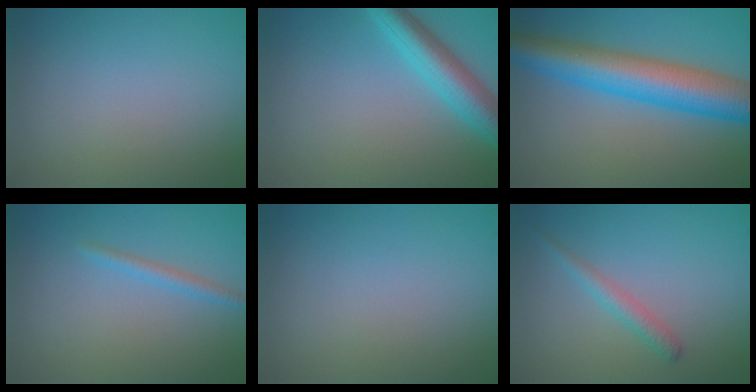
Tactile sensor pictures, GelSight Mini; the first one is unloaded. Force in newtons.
{"total": 4.8, "press": 4.8, "slide": 0.2}
{"total": 9.0, "press": 8.9, "slide": 0.2}
{"total": 1.3, "press": 1.3, "slide": 0.0}
{"total": 0.0}
{"total": 1.6, "press": 1.6, "slide": 0.1}